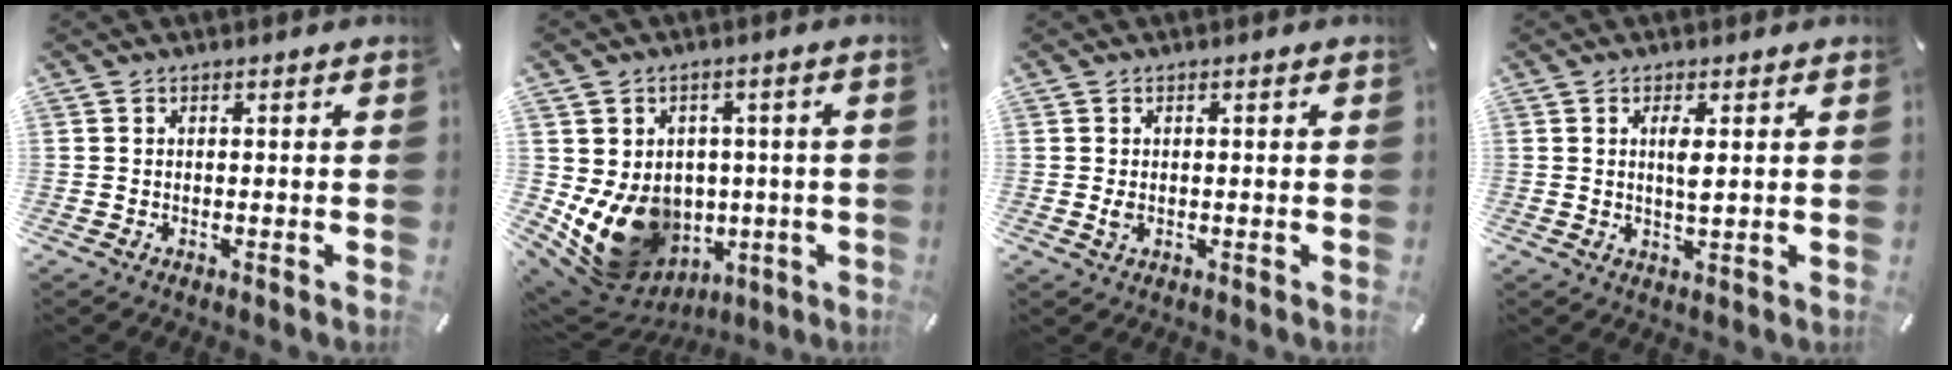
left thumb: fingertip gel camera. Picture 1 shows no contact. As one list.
[{"total": 14.3, "force": [-2.3, 12.1, 7.1], "torque": [-0.143, -0.007, -0.024]}, {"total": 1.6, "force": [-0.1, 0.8, 1.4], "torque": [-0.035, -0.002, -0.005]}, {"total": 3.4, "force": [0.9, 0.8, 3.2], "torque": [-0.061, -0.001, 0.011]}]